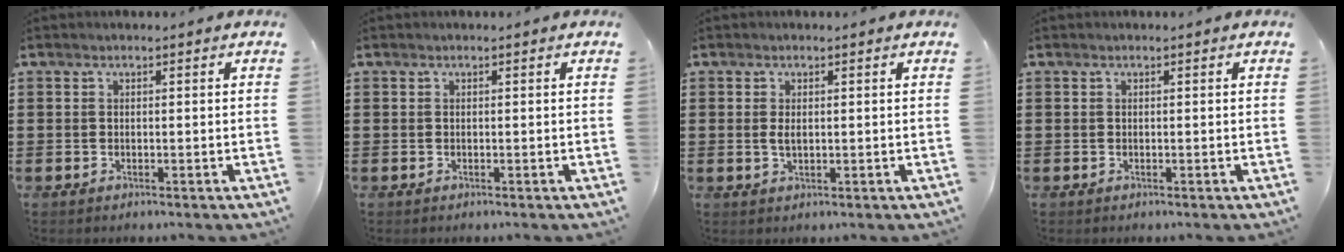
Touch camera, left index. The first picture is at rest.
{"total": 0.0}
{"total": 1.8, "force": [0.2, 0.8, 1.6], "torque": [-0.040, 0.000, 0.000]}
{"total": 0.0}